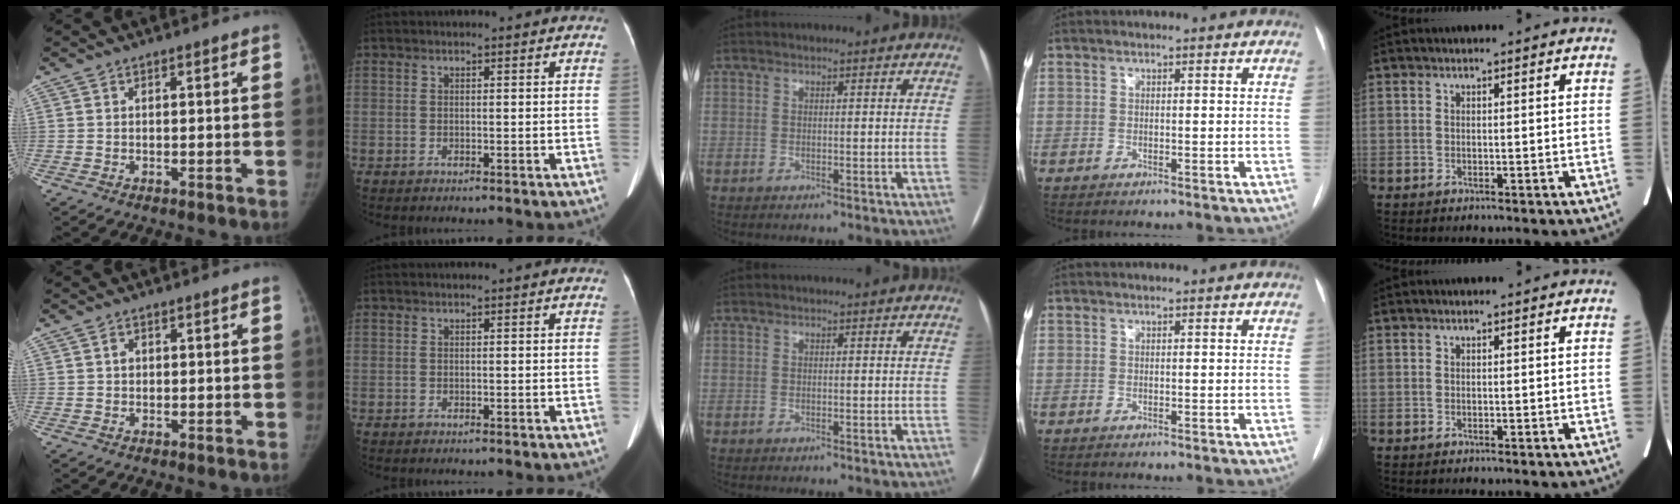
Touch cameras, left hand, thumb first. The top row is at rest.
{"thumb": {"total": 1.4, "force": [0.4, 1.2, 0.6], "torque": [-0.003, 0.001, 0.004]}}